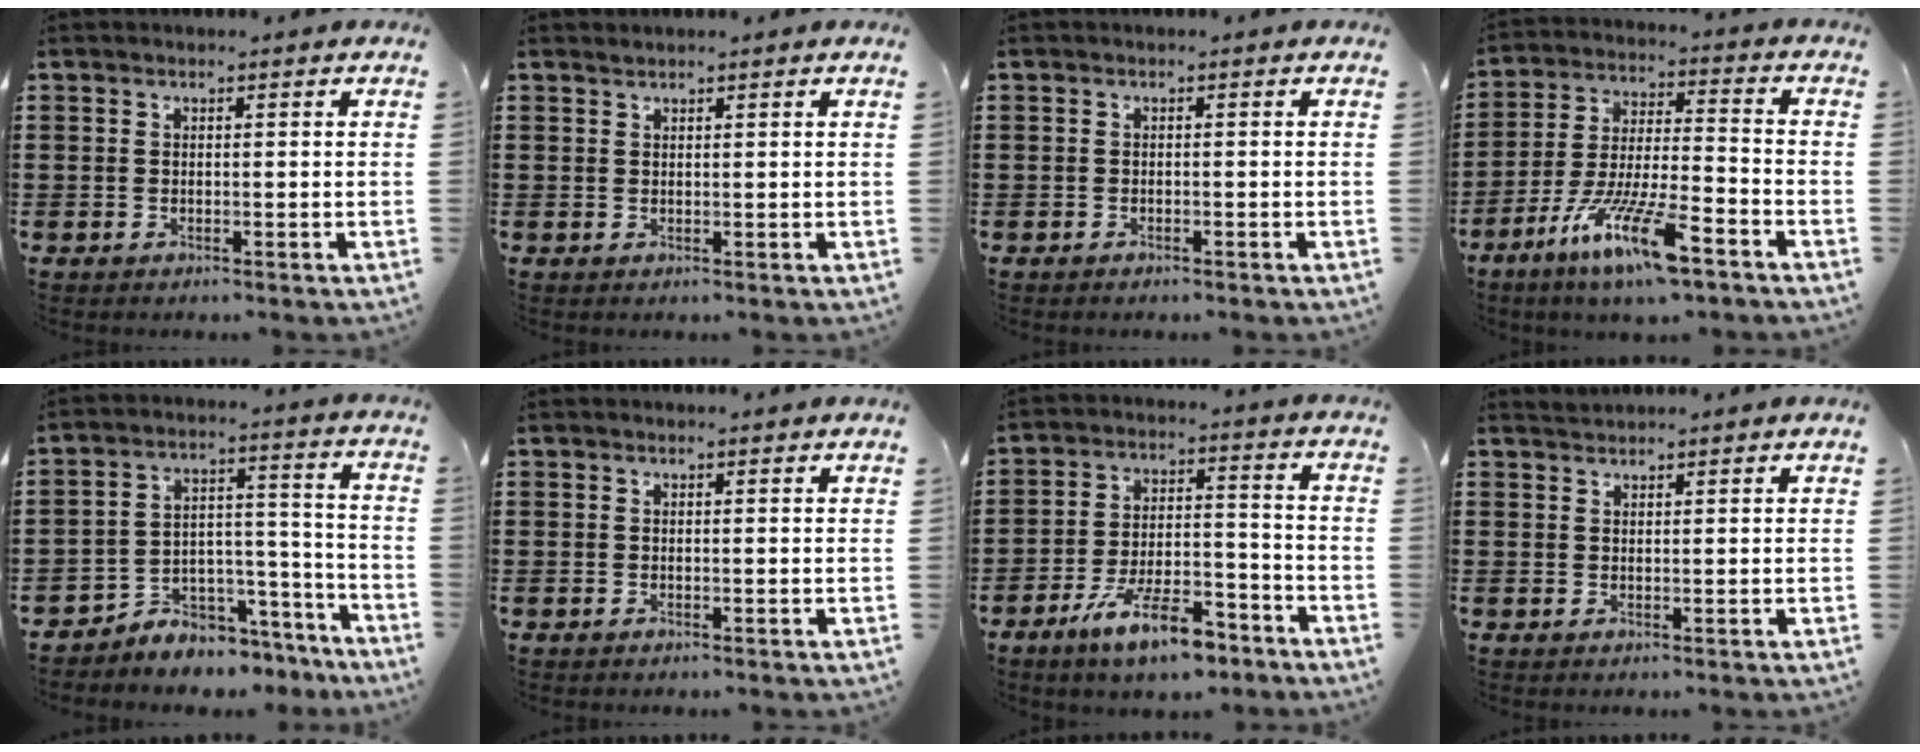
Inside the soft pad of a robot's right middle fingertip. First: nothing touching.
{"total": 0.5, "force": [0.5, 0.0, 0.0], "torque": [-0.002, -0.003, 0.011]}
{"total": 0.6, "force": [-0.5, 0.1, 0.1], "torque": [-0.003, 0.000, -0.011]}
{"total": 12.6, "force": [-8.2, 2.4, 9.2], "torque": [-0.184, 0.007, -0.156]}
{"total": 5.2, "force": [-4.9, 1.8, 0.1], "torque": [-0.005, 0.012, -0.099]}
{"total": 0.0}
{"total": 10.4, "force": [-7.4, 2.9, 6.7], "torque": [-0.130, 0.017, -0.140]}
{"total": 1.4, "force": [1.4, 0.0, 0.2], "torque": [-0.007, 0.001, 0.027]}